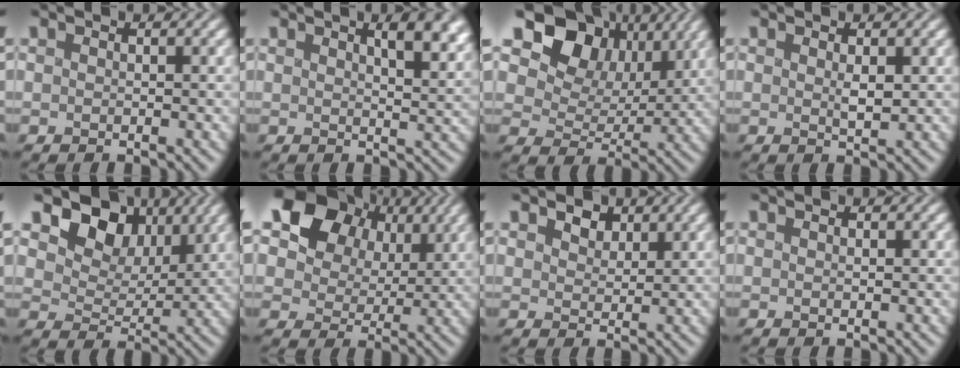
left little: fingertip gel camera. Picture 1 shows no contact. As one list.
[{"total": 4.5, "force": [2.5, 1.7, 3.4], "torque": [-0.050, -0.001, 0.034]}, {"total": 10.6, "force": [4.5, 7.4, 6.0], "torque": [-0.115, 0.006, 0.070]}, {"total": 1.0, "force": [0.1, 0.4, 1.0], "torque": [-0.021, -0.005, 0.003]}, {"total": 8.3, "force": [4.1, 5.5, 4.7], "torque": [-0.087, -0.003, 0.060]}, {"total": 14.2, "force": [6.1, 10.6, 7.3], "torque": [-0.160, 0.043, 0.108]}, {"total": 2.6, "force": [1.4, 1.8, 1.3], "torque": [-0.044, -0.006, 0.017]}, {"total": 0.0}]